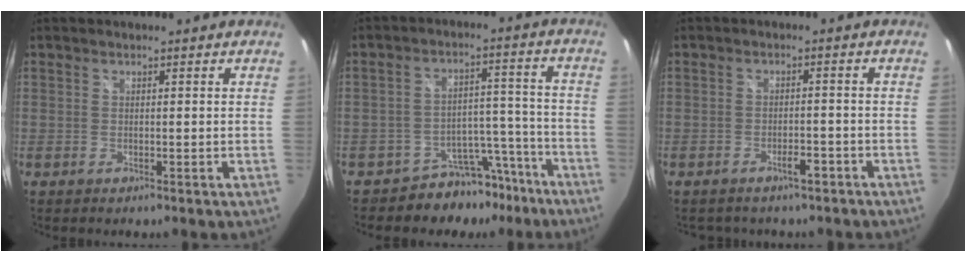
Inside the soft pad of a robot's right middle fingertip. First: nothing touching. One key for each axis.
{"total": 9.7, "fx": -8.1, "fy": 5.0, "fz": 1.6, "tx": -0.015, "ty": 0.046, "tz": -0.112}
{"total": 4.1, "fx": -3.3, "fy": 2.1, "fz": 1.5, "tx": -0.027, "ty": -0.002, "tz": -0.040}